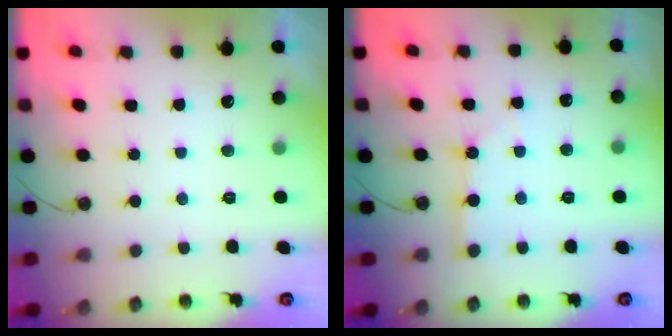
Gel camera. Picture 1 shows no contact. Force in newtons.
{"total": 2.2, "press": 2.2, "slide": 0.3}